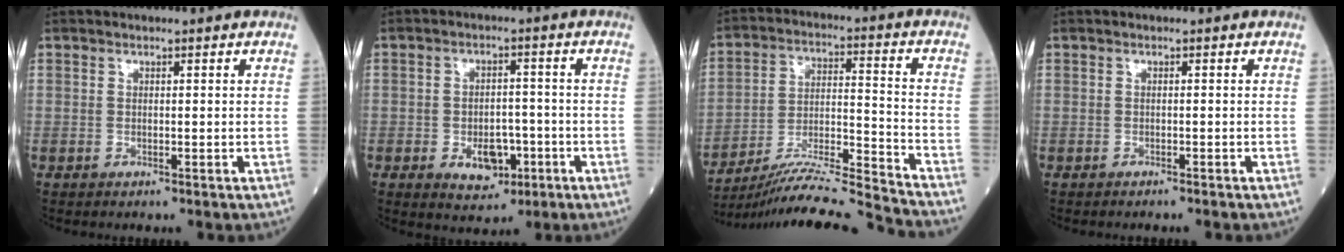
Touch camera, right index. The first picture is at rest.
{"total": 6.2, "force": [-2.4, 3.8, 4.4], "torque": [-0.061, 0.001, -0.030]}
{"total": 16.9, "force": [-16.1, -2.7, 4.5], "torque": [-0.073, 0.006, -0.271]}
{"total": 1.1, "force": [-1.1, 0.0, 0.3], "torque": [-0.004, 0.001, -0.014]}